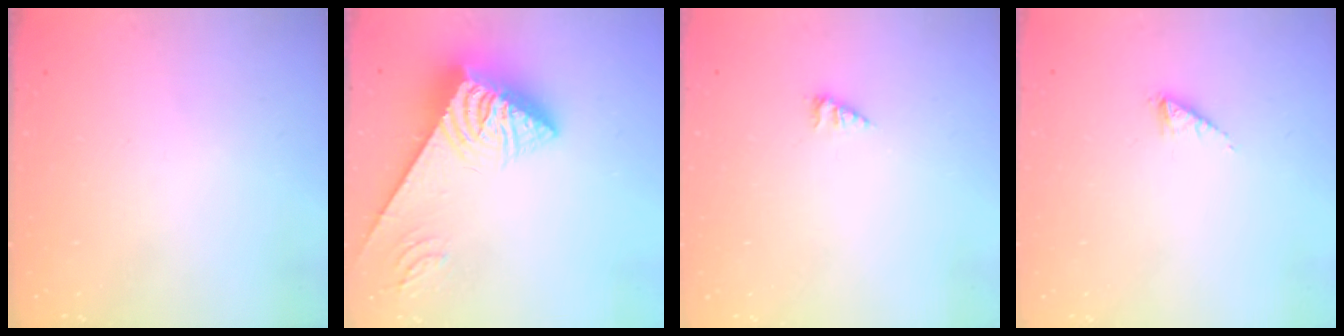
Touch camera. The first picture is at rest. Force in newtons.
{"total": 7.1, "press": 7.1, "slide": 0.9}
{"total": 2.8, "press": 2.7, "slide": 0.5}
{"total": 2.1, "press": 2.1, "slide": 0.2}